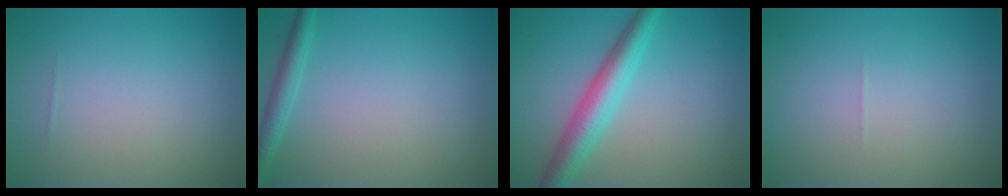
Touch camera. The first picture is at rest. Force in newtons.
{"total": 1.8, "press": 1.8, "slide": 0.1}
{"total": 4.4, "press": 4.4, "slide": 0.1}
{"total": 0.0}